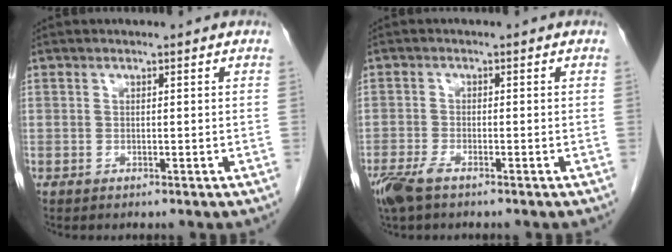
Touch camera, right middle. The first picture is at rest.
{"total": 4.2, "force": [-2.9, 1.1, 2.8], "torque": [-0.062, -0.009, -0.056]}